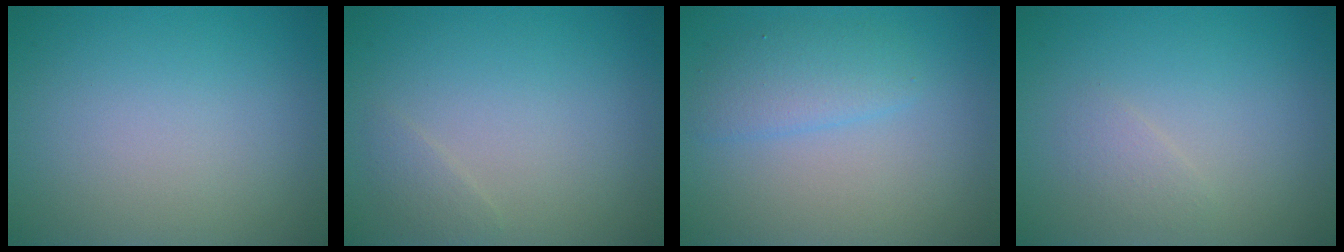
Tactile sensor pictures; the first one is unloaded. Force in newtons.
{"total": 0.9, "press": 0.9, "slide": 0.0}
{"total": 2.4, "press": 2.4, "slide": 0.1}
{"total": 1.0, "press": 1.0, "slide": 0.1}